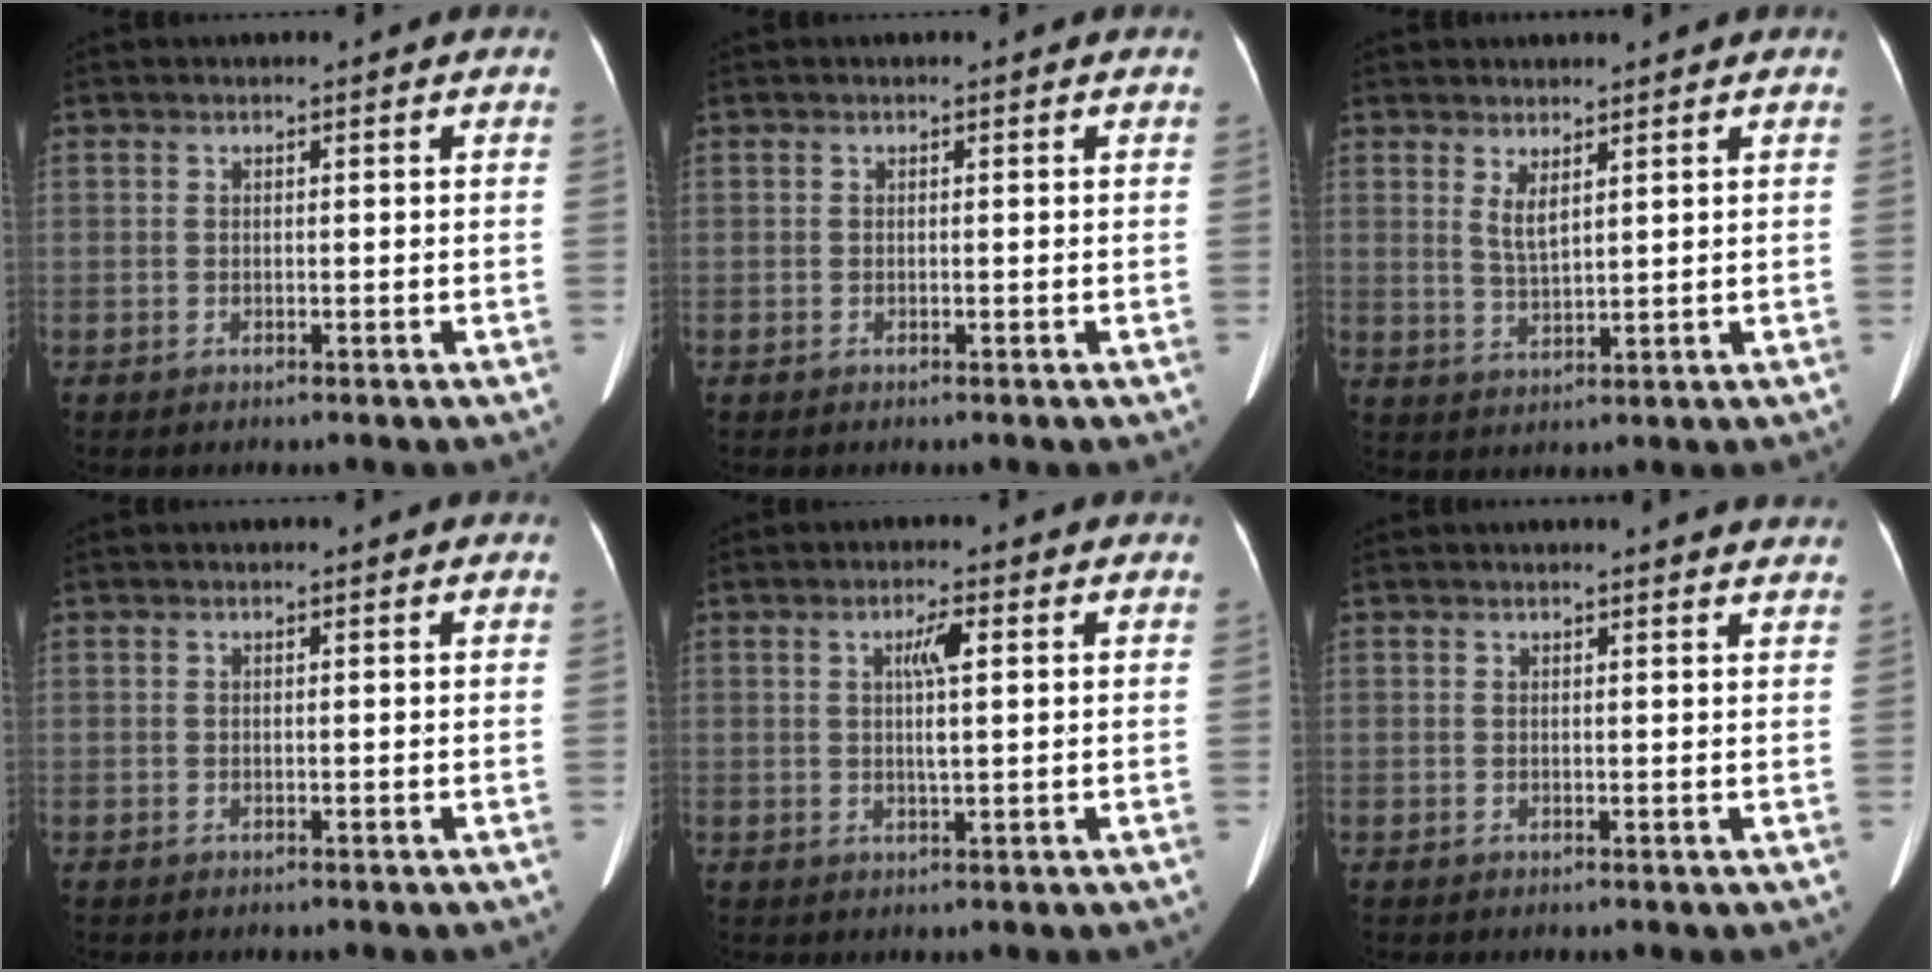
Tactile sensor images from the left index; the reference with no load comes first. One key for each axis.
{"total": 0.0}
{"total": 2.9, "fx": 1.7, "fy": 0.6, "fz": 2.3, "tx": -0.049, "ty": -0.009, "tz": 0.041}
{"total": 0.0}
{"total": 3.6, "fx": 0.9, "fy": 0.4, "fz": 3.4, "tx": -0.059, "ty": 0.008, "tz": 0.014}
{"total": 4.4, "fx": 4.3, "fy": 0.1, "fz": 0.8, "tx": -0.011, "ty": -0.004, "tz": 0.030}